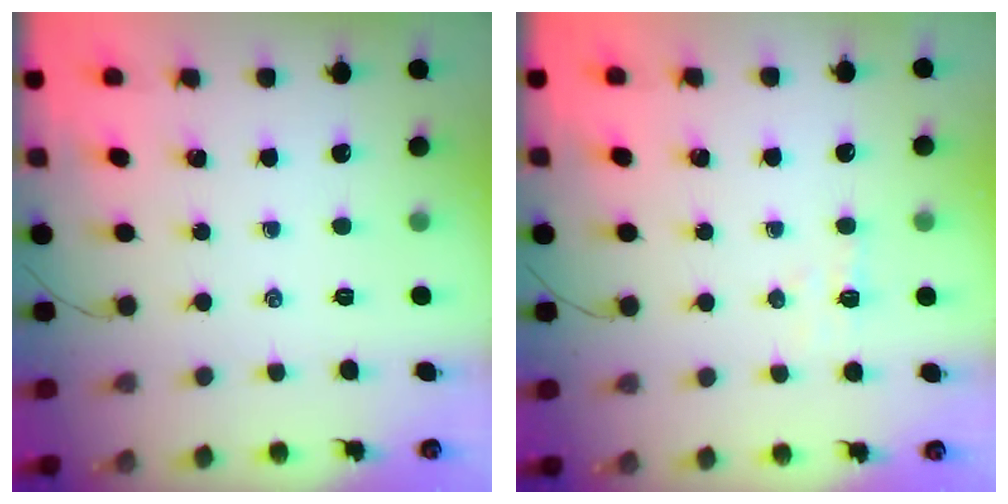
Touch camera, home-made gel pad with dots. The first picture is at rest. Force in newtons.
{"total": 3.7, "press": 3.5, "slide": 1.1}